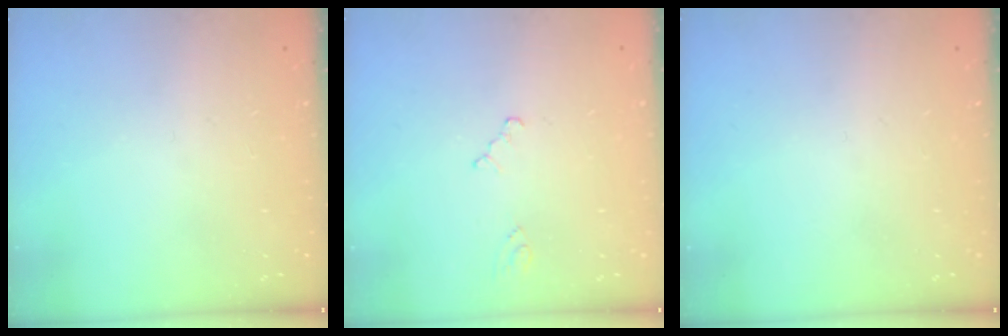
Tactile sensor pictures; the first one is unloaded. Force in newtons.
{"total": 0.0}
{"total": 0.0}